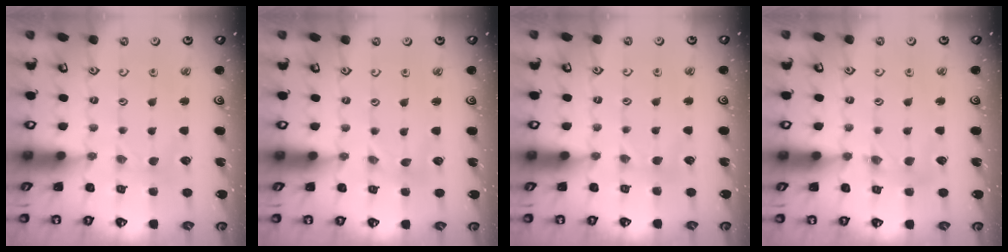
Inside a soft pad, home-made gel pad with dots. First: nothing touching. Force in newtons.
{"total": 0.0}
{"total": 2.2, "press": 2.2, "slide": 0.4}
{"total": 2.7, "press": 2.7, "slide": 0.2}